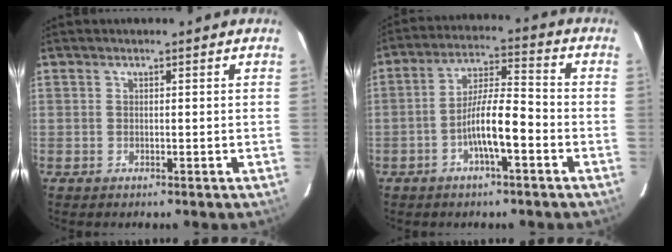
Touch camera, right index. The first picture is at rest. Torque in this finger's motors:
{"motor_torque": [1.37, -0.50, 0.68, 0.15]}